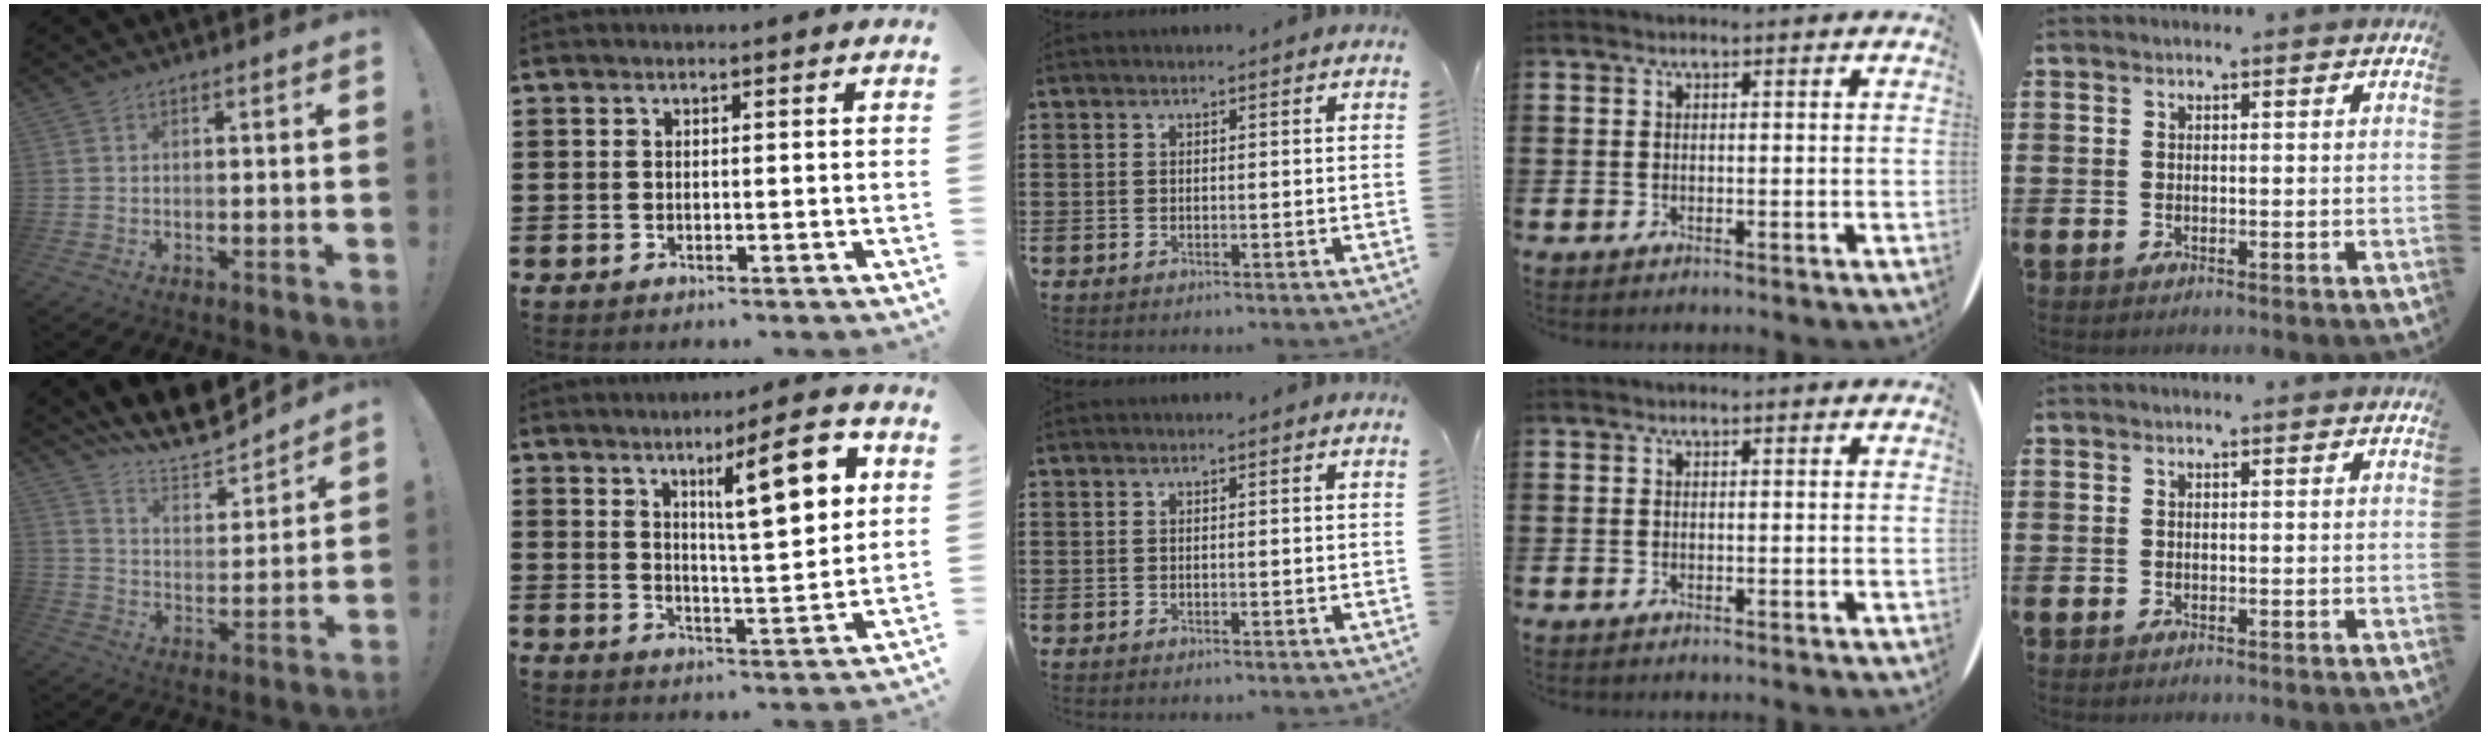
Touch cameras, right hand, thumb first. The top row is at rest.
{"thumb": {"total": 12.0, "force": [11.1, 2.9, 3.6], "torque": [-0.079, -0.096, 0.196]}, "index": {"total": 11.9, "force": [5.4, 2.8, 10.3], "torque": [-0.157, -0.017, 0.081]}}